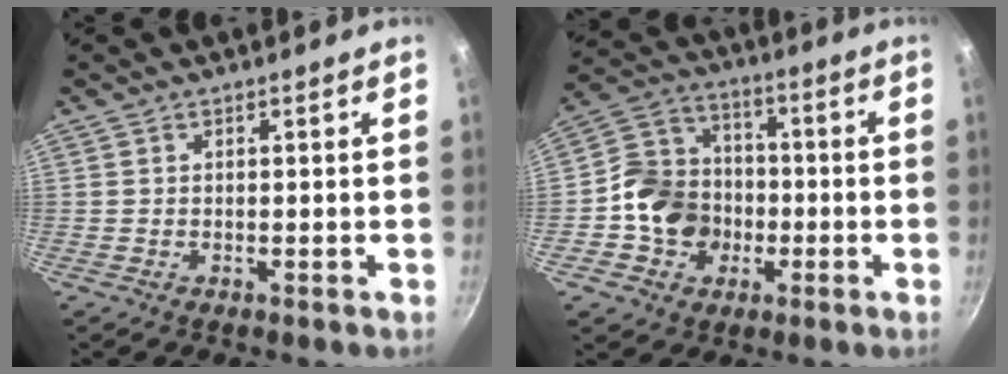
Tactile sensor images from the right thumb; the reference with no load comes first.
{"total": 12.6, "force": [-2.5, 11.0, 5.6], "torque": [-0.073, 0.035, -0.058]}